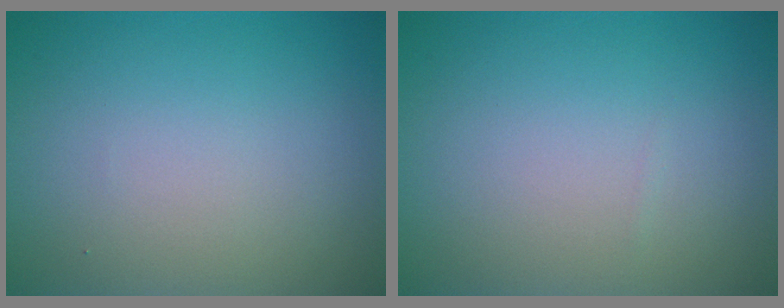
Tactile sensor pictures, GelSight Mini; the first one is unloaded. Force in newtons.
{"total": 0.0}